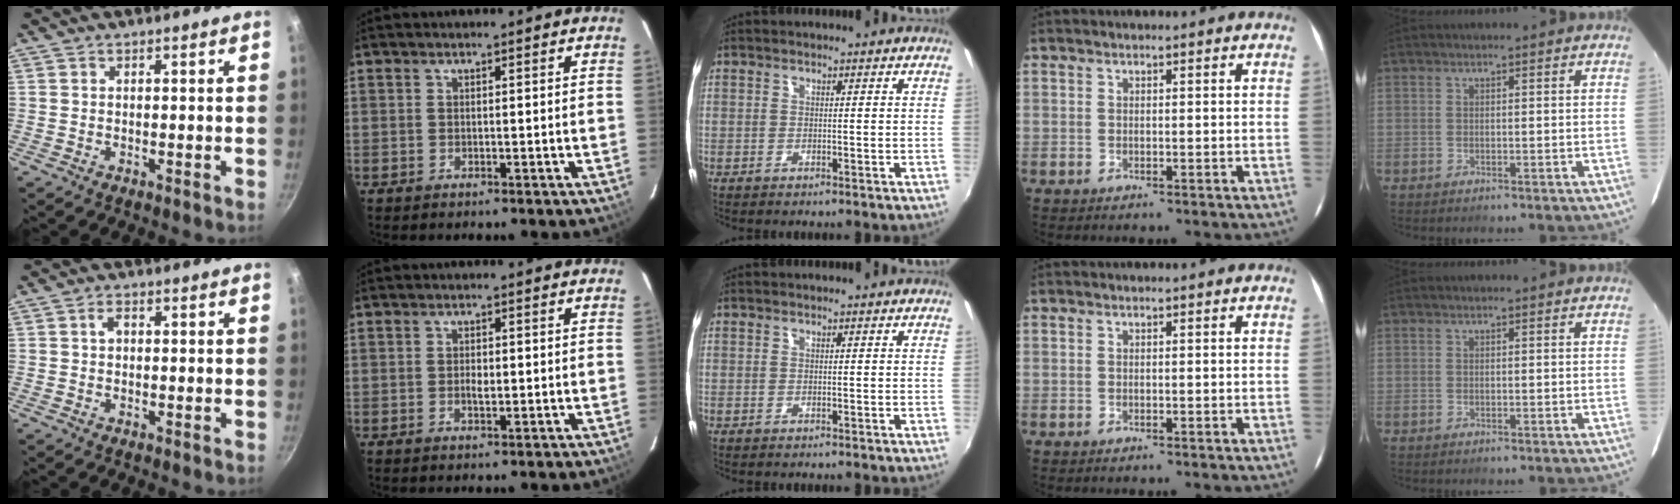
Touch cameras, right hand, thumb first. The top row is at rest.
{"thumb": {"total": 1.9, "force": [0.4, 1.3, 1.3], "torque": [-0.017, 0.004, 0.006]}, "index": {"total": 1.8, "force": [-0.3, 0.8, 1.5], "torque": [-0.027, 0.000, -0.005]}}